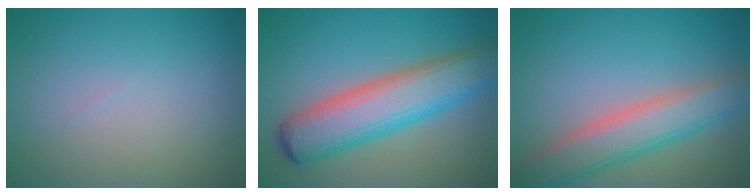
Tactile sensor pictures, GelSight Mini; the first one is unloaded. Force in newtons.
{"total": 8.3, "press": 8.3, "slide": 0.3}
{"total": 6.0, "press": 6.0, "slide": 0.4}